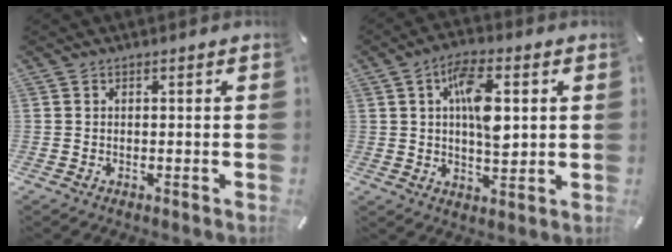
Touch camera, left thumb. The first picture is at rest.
{"total": 10.7, "force": [2.5, 5.2, 9.0], "torque": [-0.156, -0.005, 0.036]}